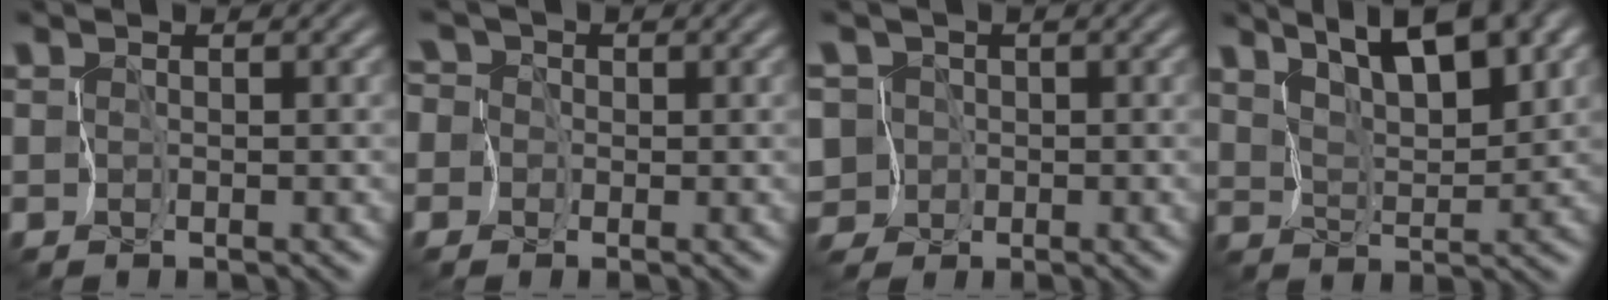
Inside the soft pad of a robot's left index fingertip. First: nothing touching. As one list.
[{"total": 5.9, "force": [-0.9, 5.5, 2.0], "torque": [-0.060, 0.018, -0.065]}, {"total": 7.4, "force": [-2.0, 6.5, 2.8], "torque": [-0.080, 0.022, -0.076]}, {"total": 6.8, "force": [4.9, 1.3, 4.5], "torque": [-0.088, 0.013, 0.072]}]